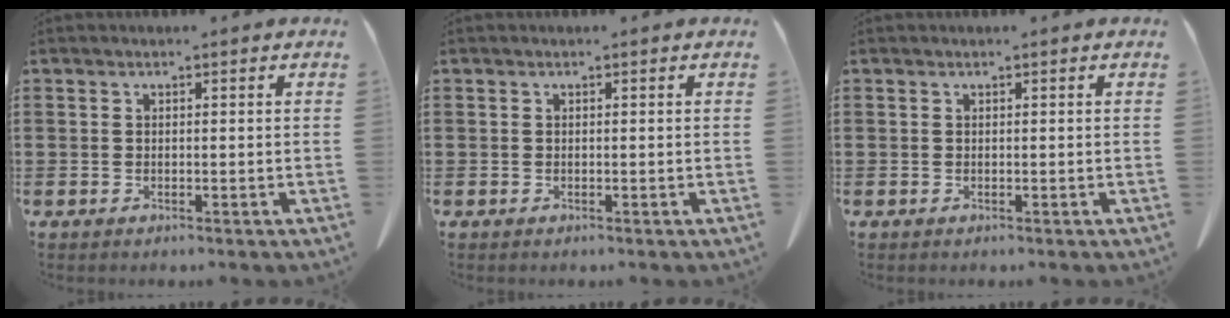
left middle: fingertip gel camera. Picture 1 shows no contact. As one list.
[{"total": 0.0}, {"total": 0.0}]